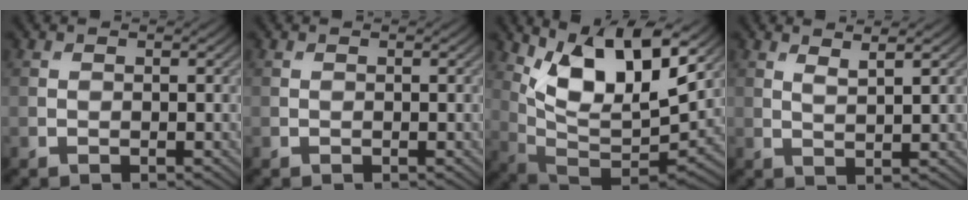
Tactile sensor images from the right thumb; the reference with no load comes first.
{"total": 0.0}
{"total": 14.6, "force": [7.4, 5.7, 11.2], "torque": [-0.219, -0.007, 0.141]}
{"total": 2.2, "force": [1.6, 0.2, 1.5], "torque": [-0.031, 0.000, 0.032]}